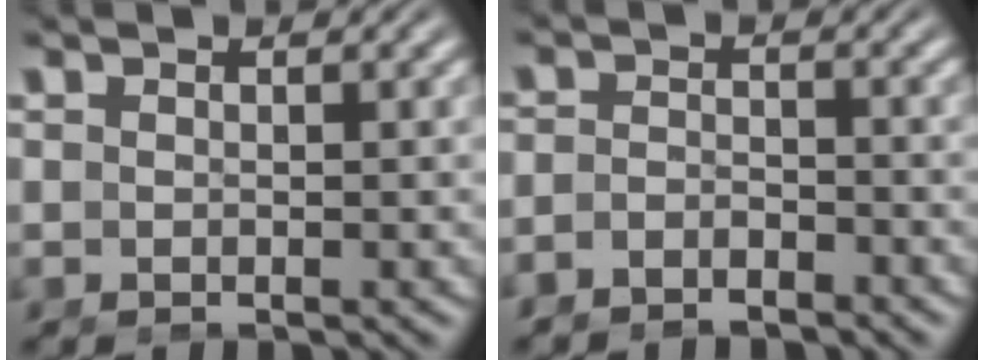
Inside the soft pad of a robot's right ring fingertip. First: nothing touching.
{"total": 3.0, "force": [-2.9, 0.9, 0.4], "torque": [-0.013, -0.019, -0.042]}